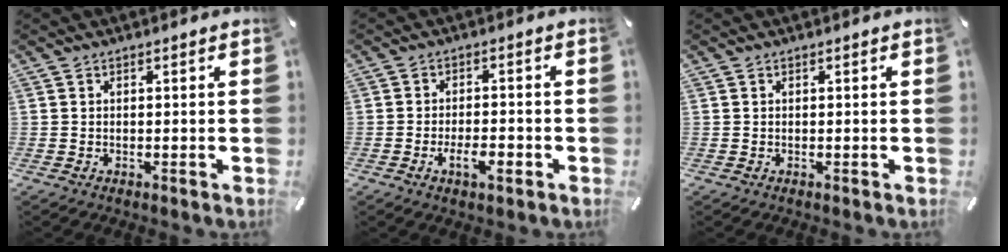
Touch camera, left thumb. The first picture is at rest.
{"total": 5.5, "force": [-2.5, 2.5, 4.3], "torque": [-0.072, 0.012, -0.043]}
{"total": 0.0}